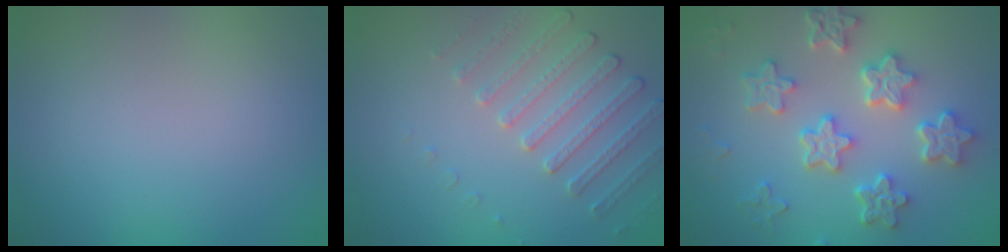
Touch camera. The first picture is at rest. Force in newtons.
{"total": 2.5, "press": 2.2, "slide": 1.3}
{"total": 5.8, "press": 5.2, "slide": 2.7}